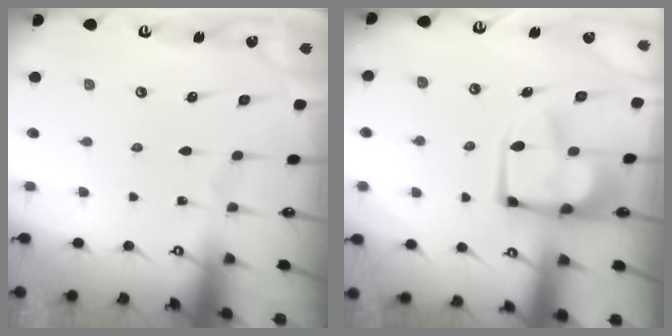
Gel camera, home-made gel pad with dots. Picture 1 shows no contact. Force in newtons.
{"total": 4.2, "press": 4.1, "slide": 0.8}